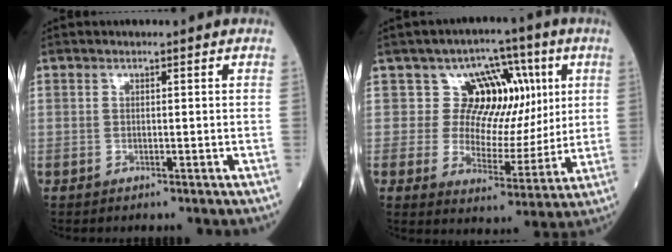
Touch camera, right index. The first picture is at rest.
{"total": 9.9, "force": [3.6, 7.5, 5.5], "torque": [-0.055, 0.025, 0.061]}